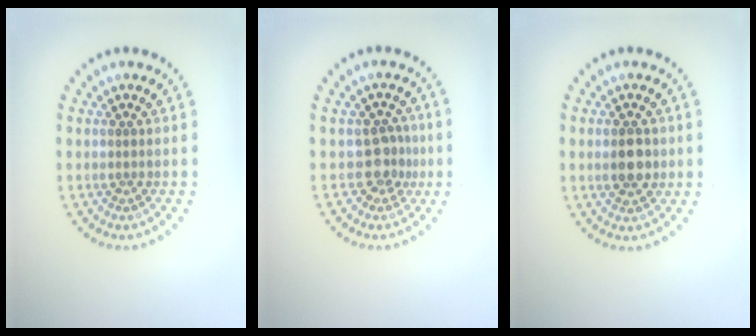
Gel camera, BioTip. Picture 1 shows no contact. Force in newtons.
{"total": 2.3, "press": 1.8, "slide": 1.3}
{"total": 2.7, "press": 2.7, "slide": 0.1}